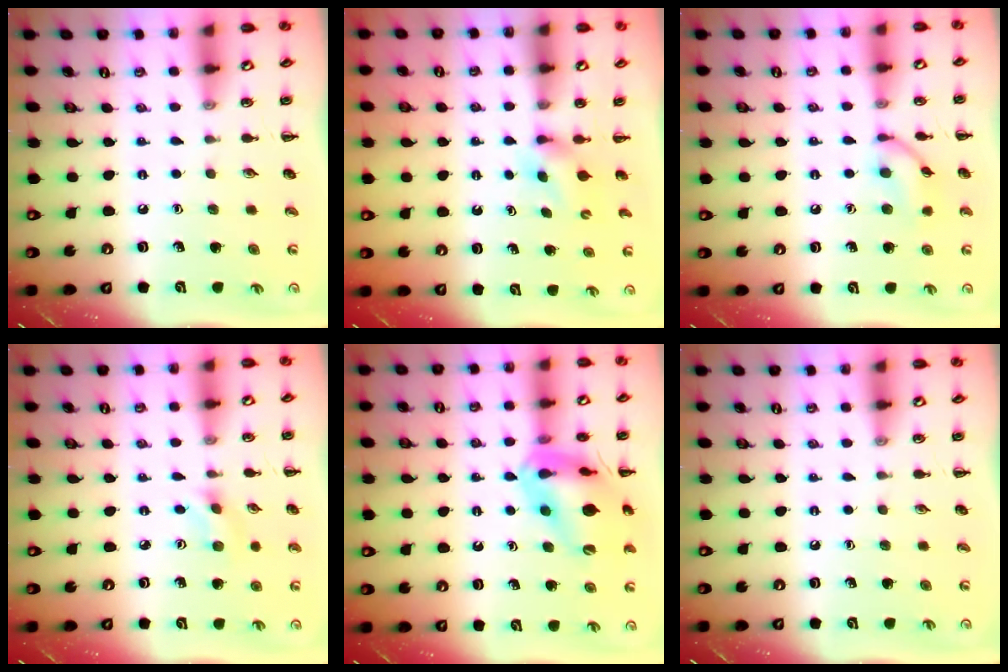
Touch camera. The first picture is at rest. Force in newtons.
{"total": 3.5, "press": 3.4, "slide": 1.0}
{"total": 9.9, "press": 9.9, "slide": 0.4}
{"total": 1.6, "press": 1.5, "slide": 0.5}
{"total": 17.5, "press": 17.4, "slide": 1.9}
{"total": 0.0}